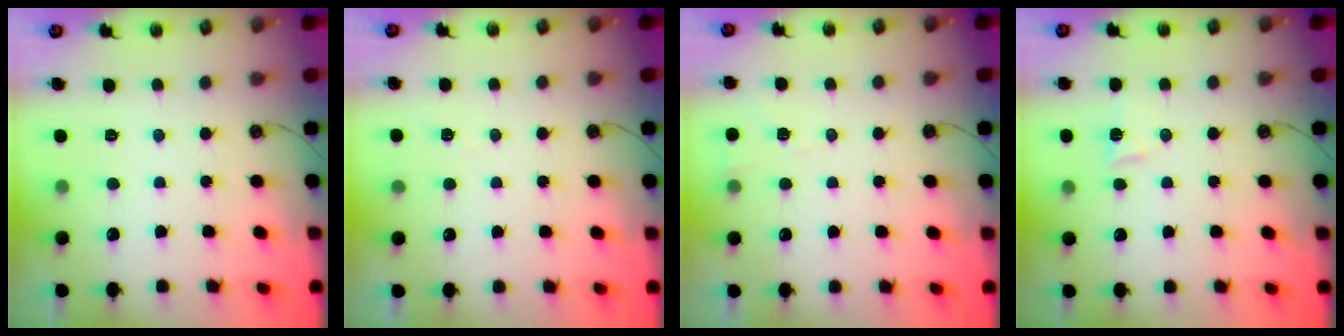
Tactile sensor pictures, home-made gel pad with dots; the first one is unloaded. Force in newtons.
{"total": 5.5, "press": 3.3, "slide": 4.4}
{"total": 4.6, "press": 4.5, "slide": 0.5}
{"total": 5.6, "press": 5.1, "slide": 2.4}